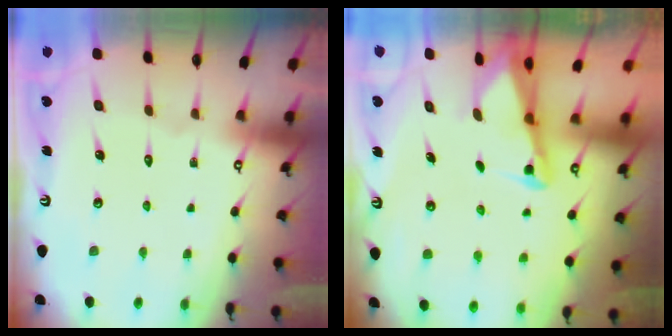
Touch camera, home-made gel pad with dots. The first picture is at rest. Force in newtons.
{"total": 2.5, "press": 2.5, "slide": 0.4}